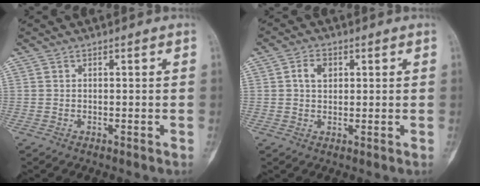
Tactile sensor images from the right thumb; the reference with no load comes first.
{"total": 3.7, "force": [1.0, 2.6, 2.4], "torque": [-0.036, 0.003, 0.017]}